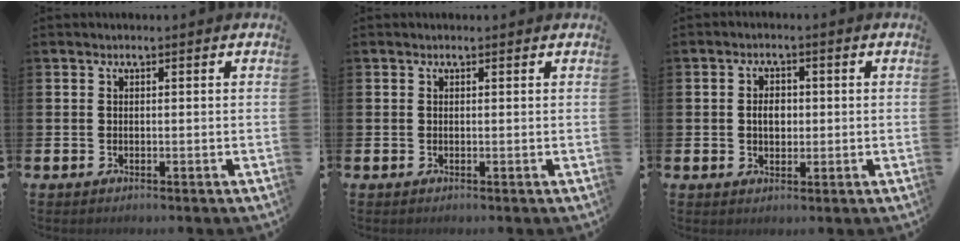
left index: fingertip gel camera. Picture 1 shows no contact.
{"total": 0.0}
{"total": 2.9, "force": [0.0, 2.0, 2.1], "torque": [-0.018, -0.001, -0.007]}